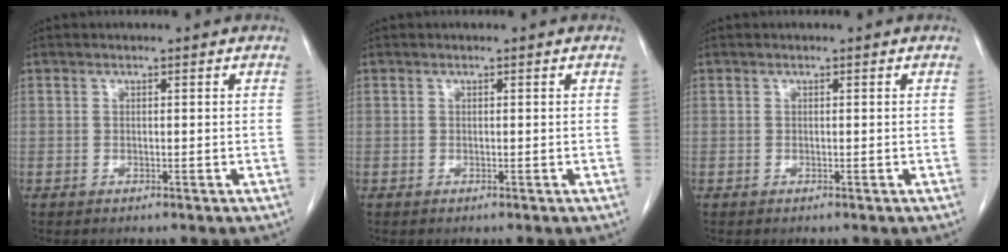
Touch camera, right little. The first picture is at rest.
{"total": 0.0}
{"total": 0.0}